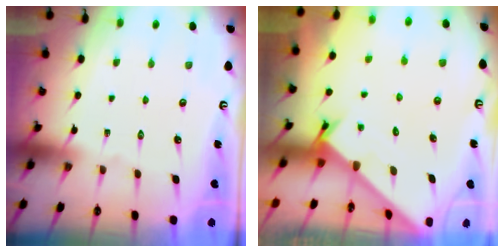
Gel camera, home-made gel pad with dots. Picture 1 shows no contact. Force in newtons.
{"total": 1.8, "press": 1.8, "slide": 0.1}